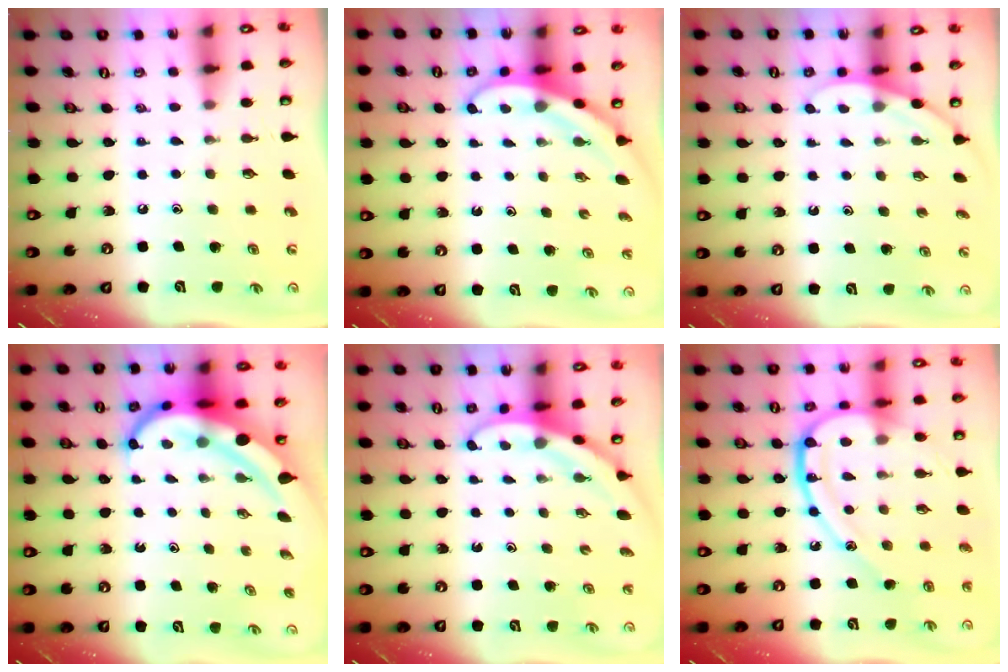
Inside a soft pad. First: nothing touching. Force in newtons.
{"total": 3.5, "press": 3.5, "slide": 0.1}
{"total": 2.8, "press": 2.8, "slide": 0.2}
{"total": 9.5, "press": 9.4, "slide": 1.5}
{"total": 3.1, "press": 3.1, "slide": 0.1}
{"total": 17.7, "press": 17.7, "slide": 1.3}